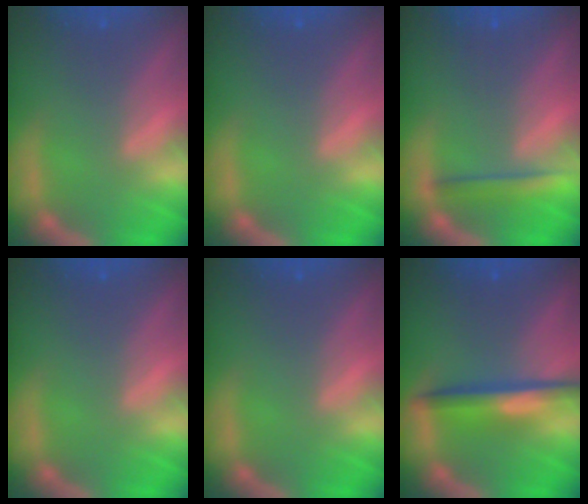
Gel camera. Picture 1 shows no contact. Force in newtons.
{"total": 0.0}
{"total": 2.5}
{"total": 0.0}
{"total": 0.0}
{"total": 4.5}